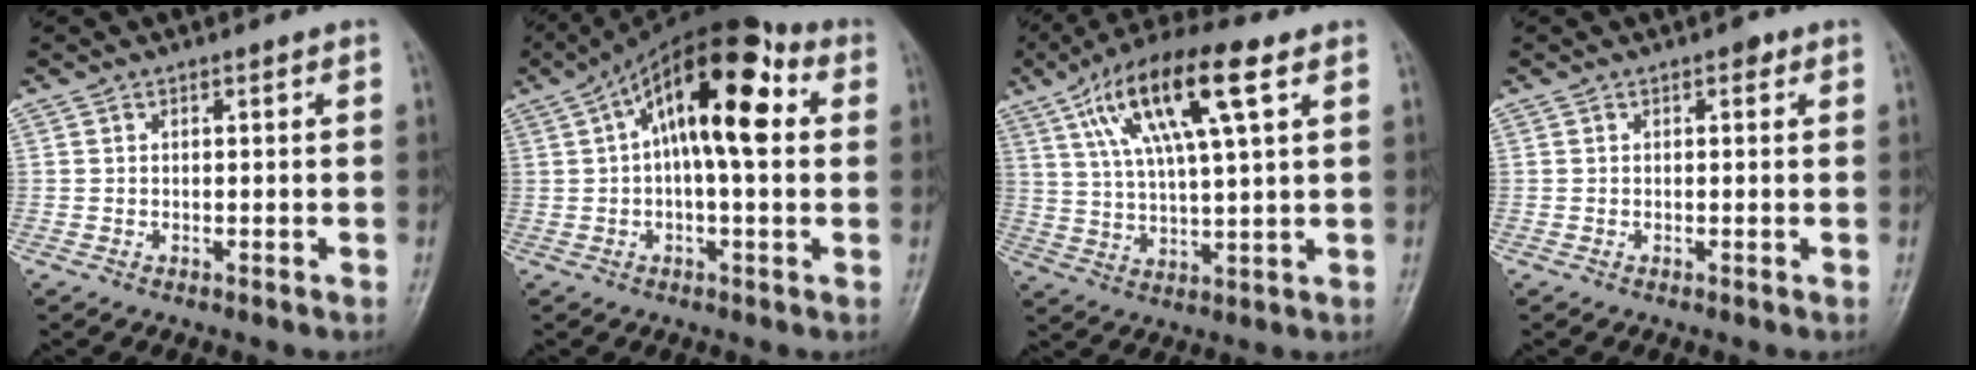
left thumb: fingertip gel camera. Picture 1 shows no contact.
{"total": 16.7, "force": [3.7, 6.6, 14.9], "torque": [-0.229, 0.038, 0.047]}
{"total": 16.6, "force": [7.2, 4.4, 14.3], "torque": [-0.264, 0.002, 0.126]}
{"total": 1.2, "force": [0.5, 0.7, 0.7], "torque": [-0.001, 0.001, 0.002]}